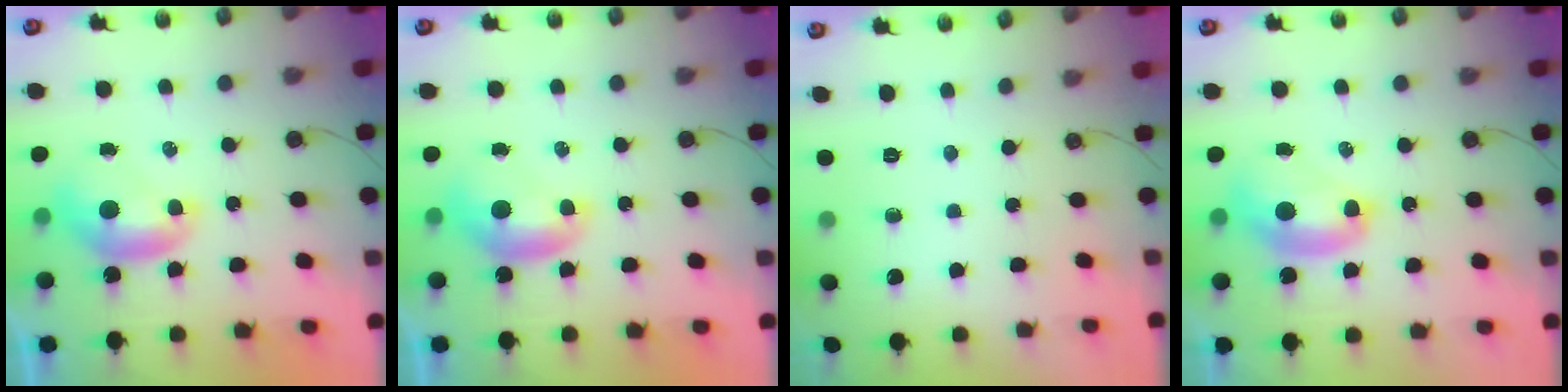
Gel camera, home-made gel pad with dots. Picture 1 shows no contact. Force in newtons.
{"total": 0.0}
{"total": 0.0}
{"total": 2.7, "press": 2.7, "slide": 0.1}